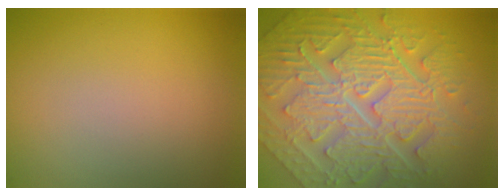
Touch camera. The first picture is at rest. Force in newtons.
{"total": 11.4, "press": 7.8, "slide": 8.3}